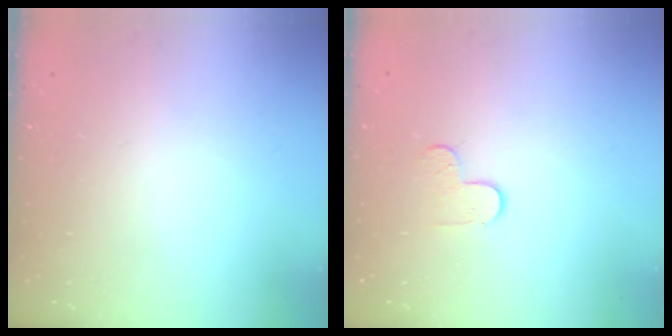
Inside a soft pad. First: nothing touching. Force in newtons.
{"total": 4.3, "press": 4.3, "slide": 0.4}